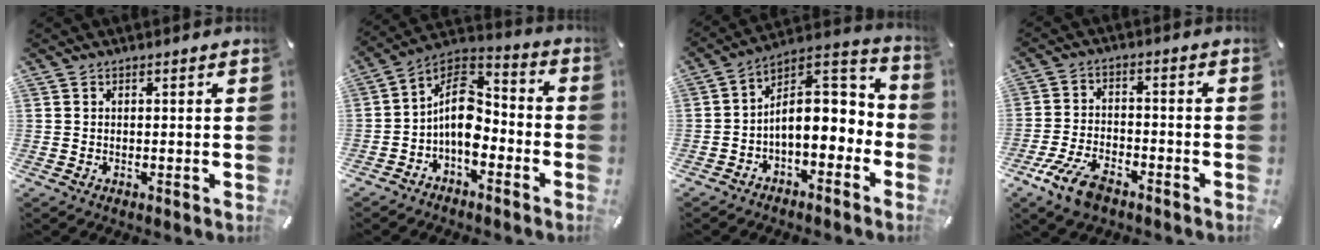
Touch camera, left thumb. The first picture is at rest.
{"total": 11.8, "force": [-3.4, 8.0, 7.9], "torque": [-0.151, 0.016, -0.062]}
{"total": 10.9, "force": [-0.5, 7.5, 8.0], "torque": [-0.108, -0.014, -0.008]}
{"total": 9.3, "force": [-6.0, 4.4, 5.6], "torque": [-0.123, 0.021, -0.112]}